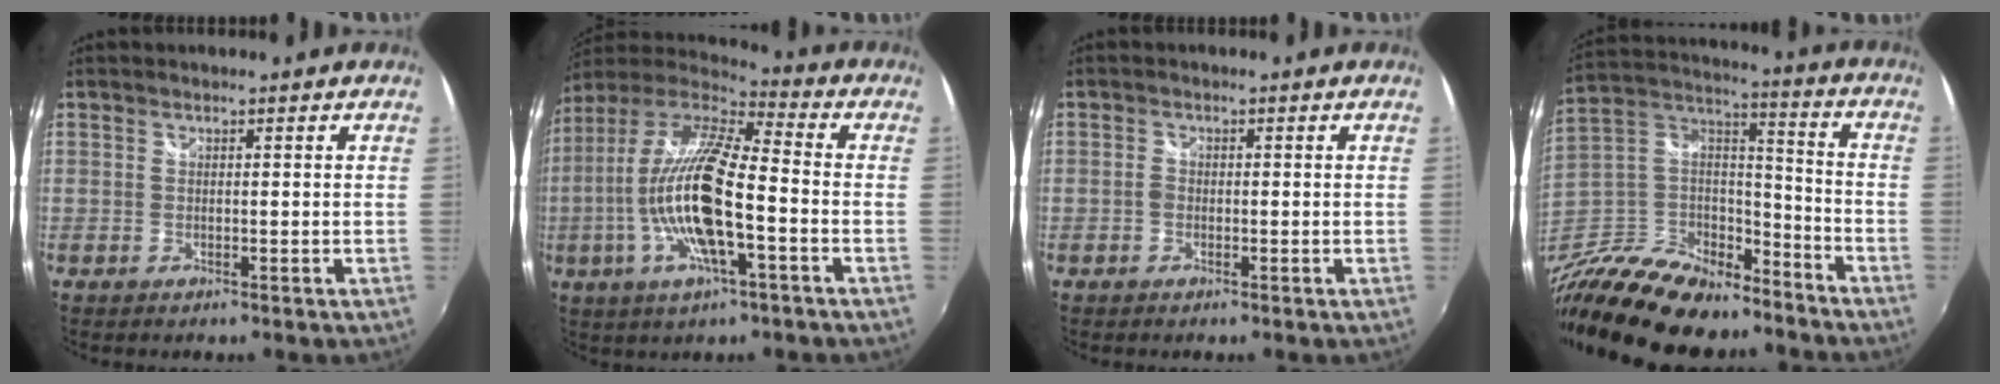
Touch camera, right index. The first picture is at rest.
{"total": 18.6, "force": [-4.2, 4.4, 17.5], "torque": [-0.328, -0.015, -0.085]}
{"total": 2.0, "force": [-0.7, 1.4, 1.2], "torque": [-0.025, 0.004, -0.016]}
{"total": 26.9, "force": [-19.6, 12.6, 13.4], "torque": [-0.301, 0.015, -0.323]}